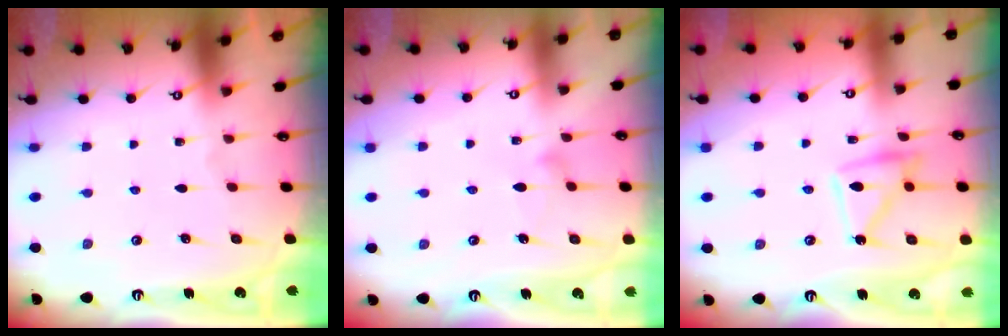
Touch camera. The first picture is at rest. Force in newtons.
{"total": 7.8, "press": 7.8, "slide": 0.4}
{"total": 11.6, "press": 11.5, "slide": 1.0}